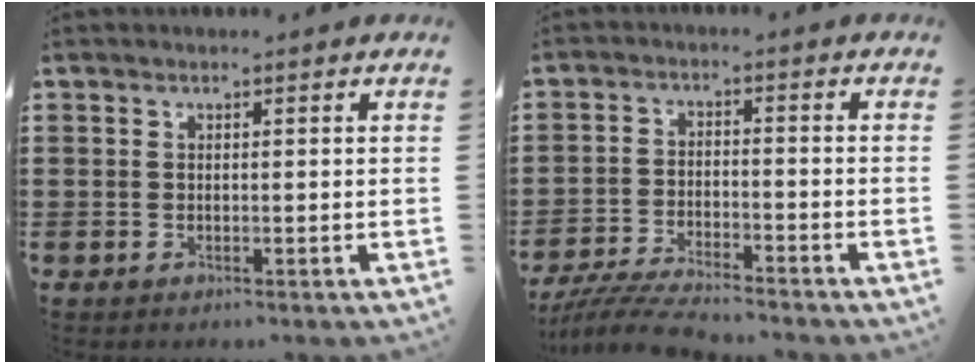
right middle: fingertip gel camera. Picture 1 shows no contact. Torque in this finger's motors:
{"motor_torque": [0.26, -0.25, 0.17, 0.08]}